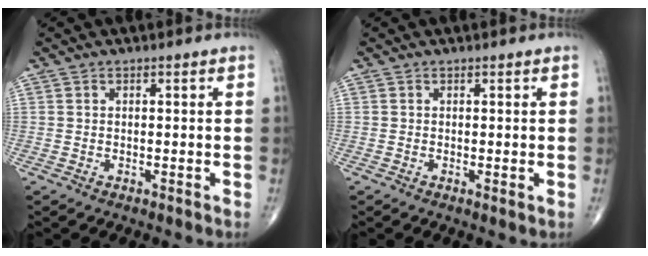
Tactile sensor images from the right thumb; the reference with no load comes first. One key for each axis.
{"total": 0.7, "fx": 0.0, "fy": 0.2, "fz": 0.7, "tx": -0.014, "ty": -0.004, "tz": -0.004}